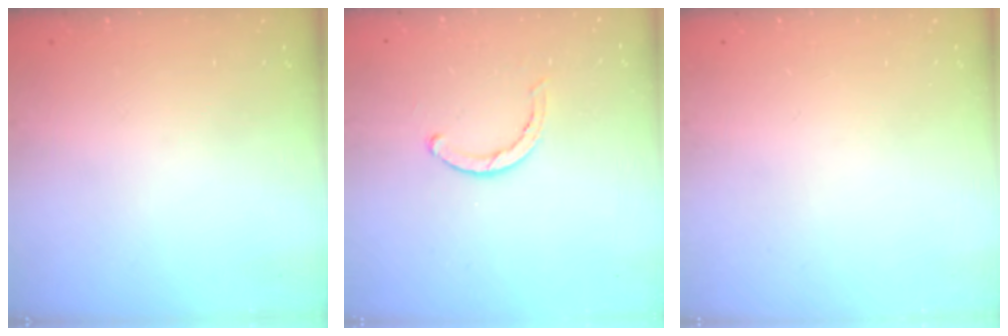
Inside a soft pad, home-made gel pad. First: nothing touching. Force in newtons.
{"total": 2.8, "press": 2.8, "slide": 0.2}
{"total": 0.0}